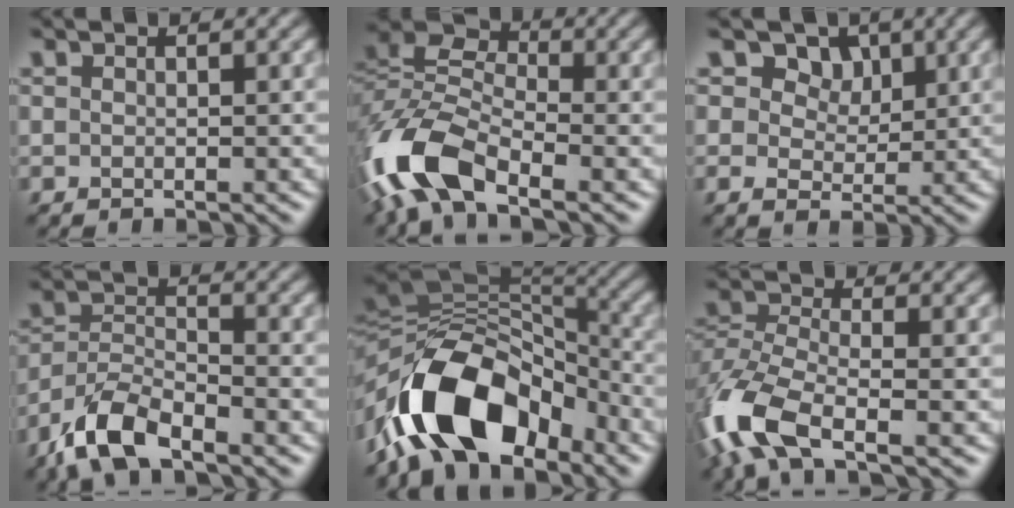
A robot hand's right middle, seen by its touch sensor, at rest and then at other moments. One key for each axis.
{"total": 10.9, "fx": -5.6, "fy": 5.7, "fz": 7.5, "tx": -0.170, "ty": 0.003, "tz": -0.125}
{"total": 5.3, "fx": 2.5, "fy": 3.8, "fz": 2.6, "tx": -0.060, "ty": -0.003, "tz": 0.036}
{"total": 6.2, "fx": -4.7, "fy": 2.3, "fz": 3.3, "tx": -0.064, "ty": 0.001, "tz": -0.096}
{"total": 13.2, "fx": -7.0, "fy": 7.1, "fz": 8.6, "tx": -0.153, "ty": 0.010, "tz": -0.126}
{"total": 8.6, "fx": -4.8, "fy": 3.7, "fz": 6.1, "tx": -0.152, "ty": -0.007, "tz": -0.105}